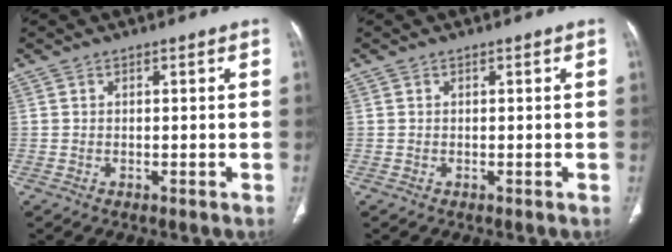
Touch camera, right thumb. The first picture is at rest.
{"total": 0.0}